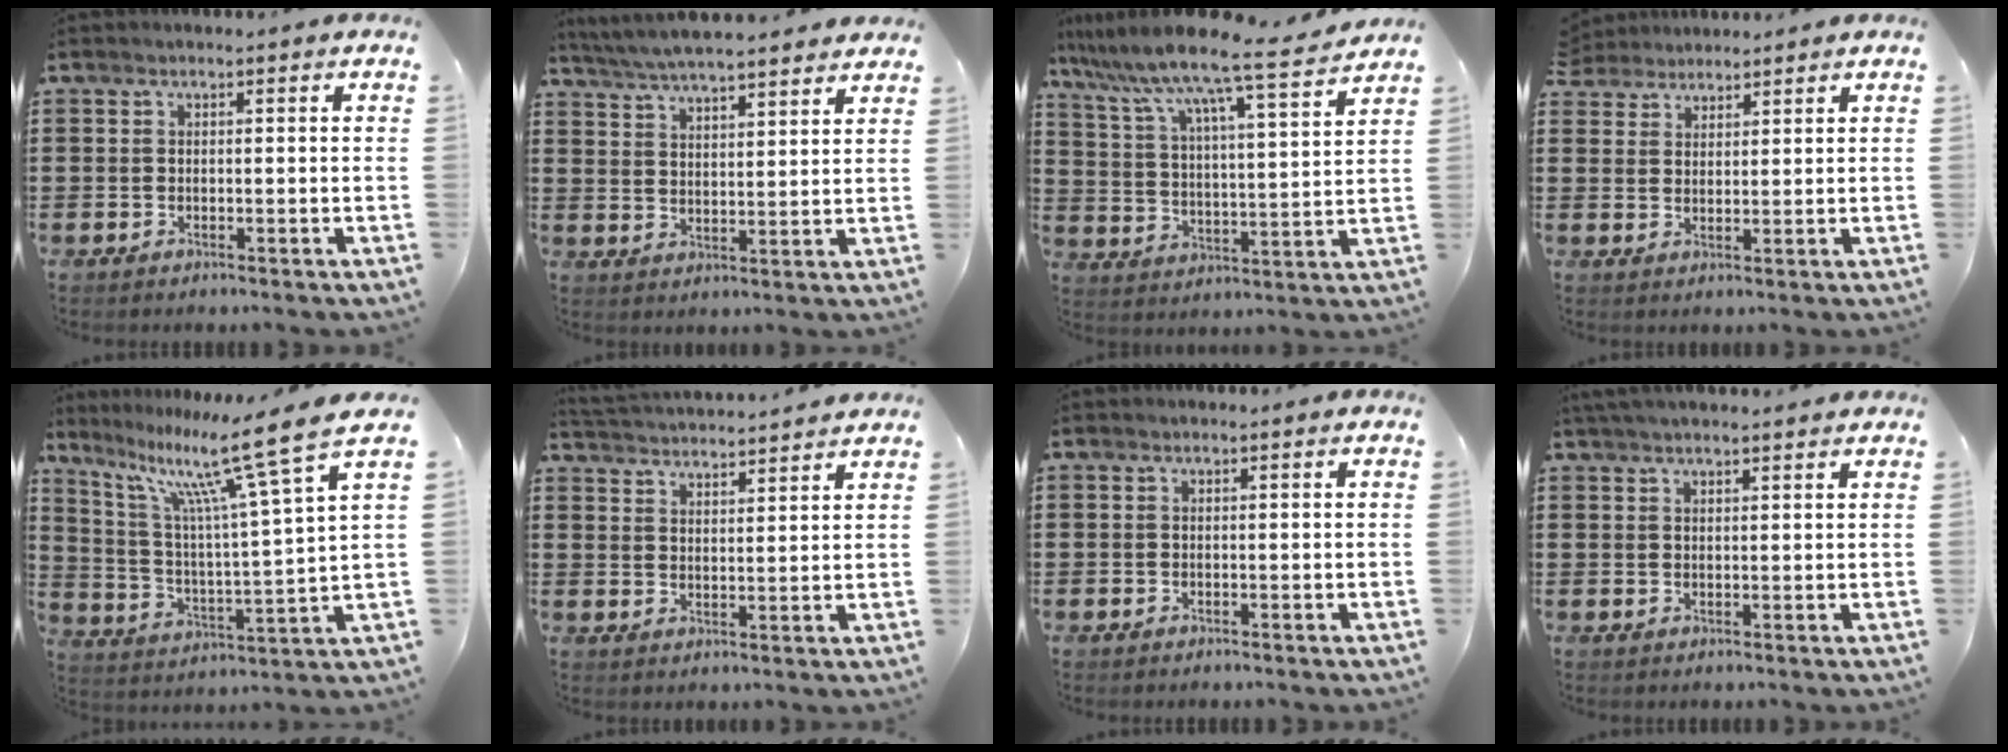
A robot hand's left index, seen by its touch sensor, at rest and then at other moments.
{"total": 5.4, "force": [5.2, 0.2, 1.4], "torque": [-0.047, -0.022, 0.092]}
{"total": 8.7, "force": [7.7, -0.3, 3.9], "torque": [-0.108, -0.057, 0.121]}
{"total": 2.8, "force": [2.5, 1.1, -0.4], "torque": [-0.005, 0.002, 0.048]}
{"total": 13.2, "force": [9.2, 0.6, 9.5], "torque": [-0.199, -0.050, 0.140]}
{"total": 3.1, "force": [3.0, -0.4, -0.1], "torque": [-0.011, -0.022, 0.052]}
{"total": 0.0}
{"total": 2.3, "force": [2.1, 0.1, 0.9], "torque": [-0.022, 0.003, 0.039]}